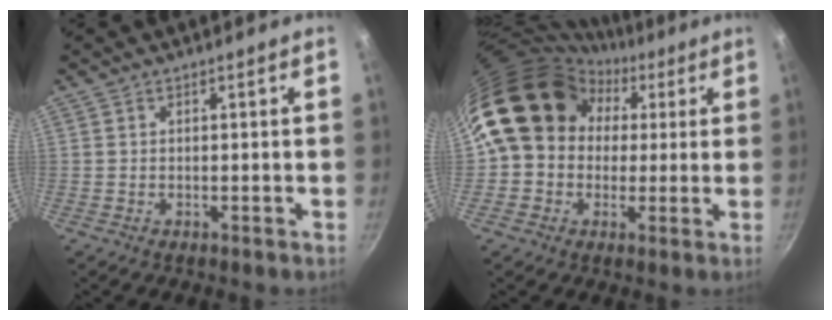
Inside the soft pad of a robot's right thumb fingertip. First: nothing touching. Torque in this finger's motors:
{"motor_torque": [2.44, 2.56, 1.38, -0.88, 0.68]}